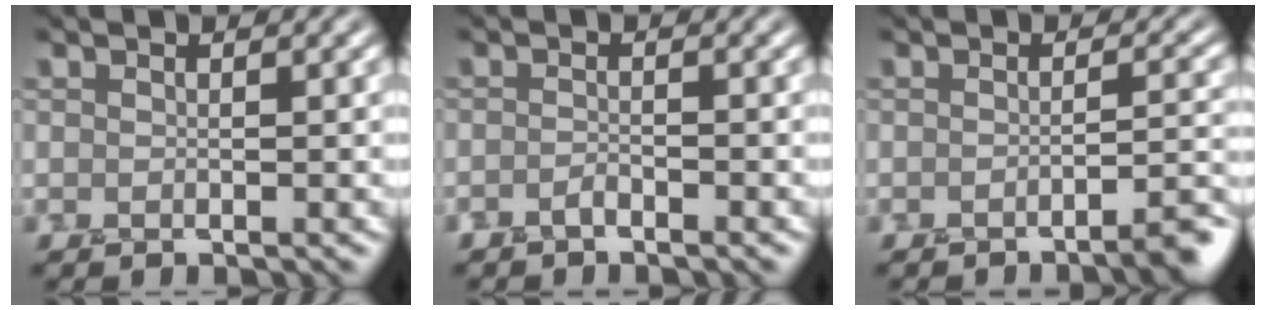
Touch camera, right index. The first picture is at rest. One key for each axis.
{"total": 0.8, "fx": -0.7, "fy": 0.2, "fz": 0.2, "tx": -0.002, "ty": 0.009, "tz": -0.017}
{"total": 3.1, "fx": -2.0, "fy": 0.5, "fz": 2.2, "tx": -0.021, "ty": 0.005, "tz": -0.043}